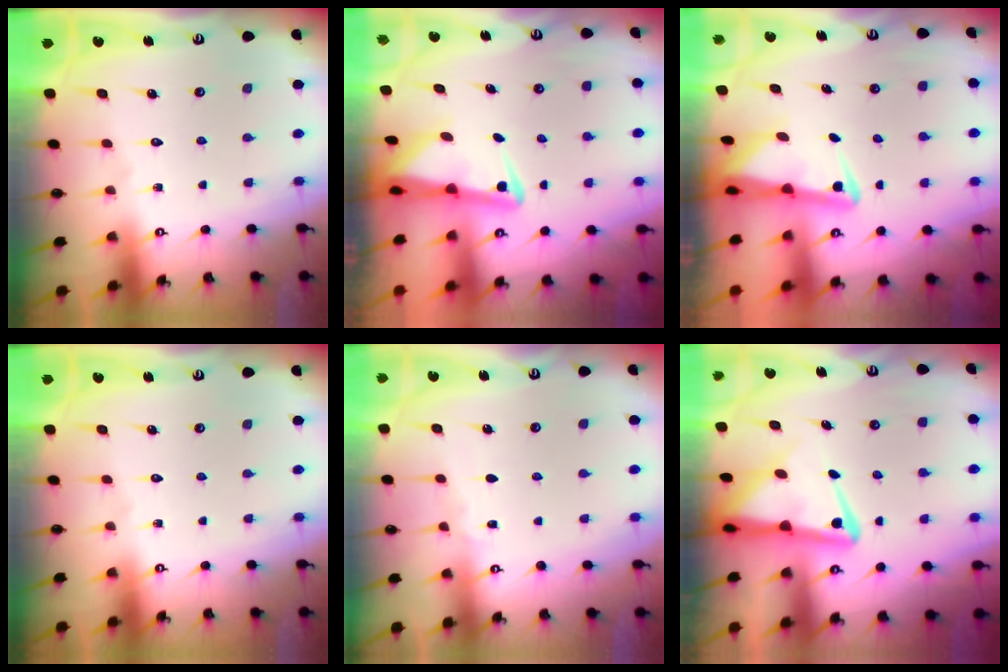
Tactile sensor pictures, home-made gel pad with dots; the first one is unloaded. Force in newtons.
{"total": 2.8, "press": 2.7, "slide": 0.6}
{"total": 2.7, "press": 2.6, "slide": 0.6}
{"total": 0.0}
{"total": 2.8, "press": 2.8, "slide": 0.4}
{"total": 7.4, "press": 7.4, "slide": 0.8}